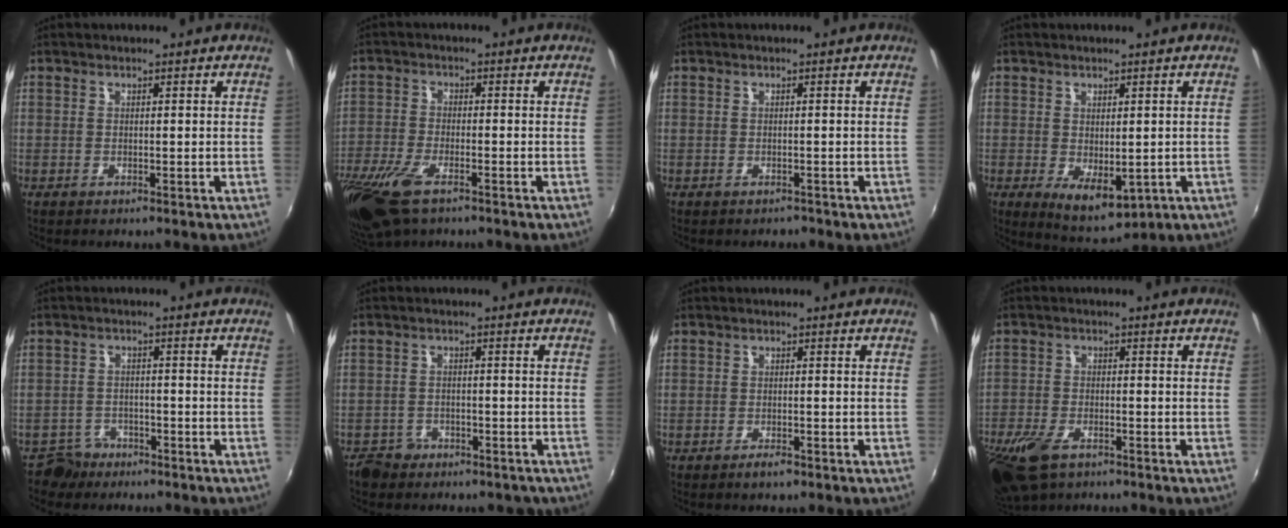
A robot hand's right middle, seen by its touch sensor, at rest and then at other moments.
{"total": 12.5, "force": [-8.1, 4.9, 8.1], "torque": [-0.200, -0.044, -0.158]}
{"total": 0.9, "force": [-0.8, 0.5, -0.1], "torque": [0.000, 0.000, -0.009]}
{"total": 6.9, "force": [-1.0, 3.7, 5.7], "torque": [-0.087, -0.018, -0.002]}
{"total": 4.9, "force": [-3.7, 3.1, 0.3], "torque": [-0.021, 0.009, -0.065]}
{"total": 6.2, "force": [-4.5, 4.1, 1.2], "torque": [-0.038, 0.012, -0.063]}
{"total": 1.8, "force": [-1.4, 0.5, 1.0], "torque": [-0.023, -0.002, -0.025]}
{"total": 11.1, "force": [-7.1, 5.6, 6.4], "torque": [-0.172, -0.031, -0.134]}